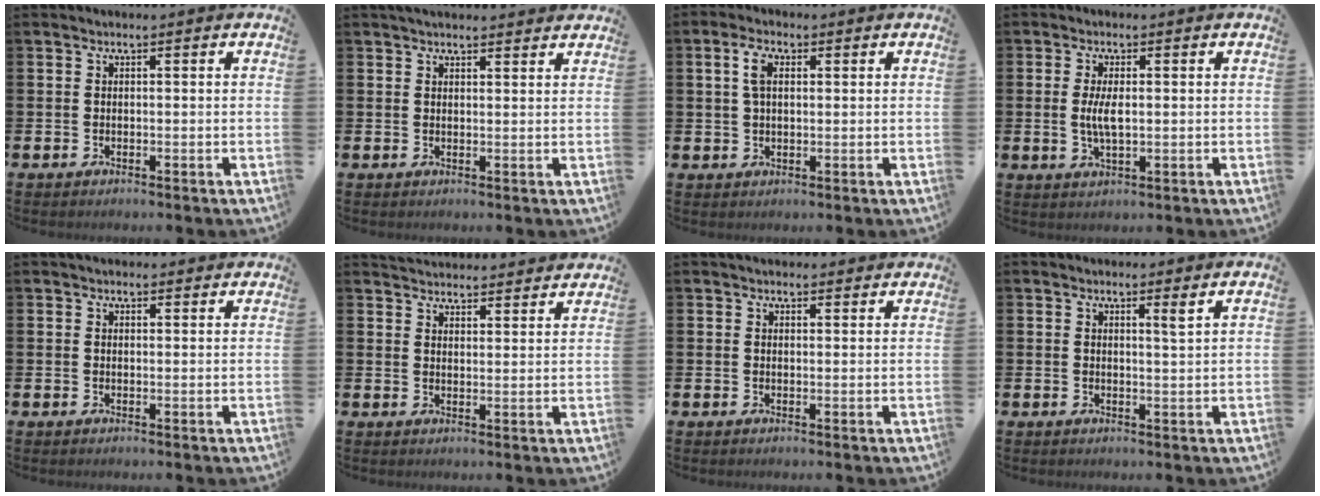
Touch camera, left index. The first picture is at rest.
{"total": 2.2, "force": [2.1, 0.4, 0.4], "torque": [-0.007, -0.008, 0.038]}
{"total": 3.8, "force": [1.9, 1.9, 2.8], "torque": [-0.049, 0.006, 0.029]}
{"total": 3.7, "force": [0.3, 1.3, 3.4], "torque": [-0.061, 0.001, 0.003]}
{"total": 1.3, "force": [1.1, 0.5, 0.2], "torque": [0.006, -0.002, 0.018]}
{"total": 3.7, "force": [3.7, 0.3, -0.2], "torque": [-0.002, -0.027, 0.067]}
{"total": 1.6, "force": [1.5, 0.6, 0.2], "torque": [0.006, -0.005, 0.025]}
{"total": 1.7, "force": [1.4, -0.2, 1.0], "torque": [-0.013, -0.004, 0.023]}